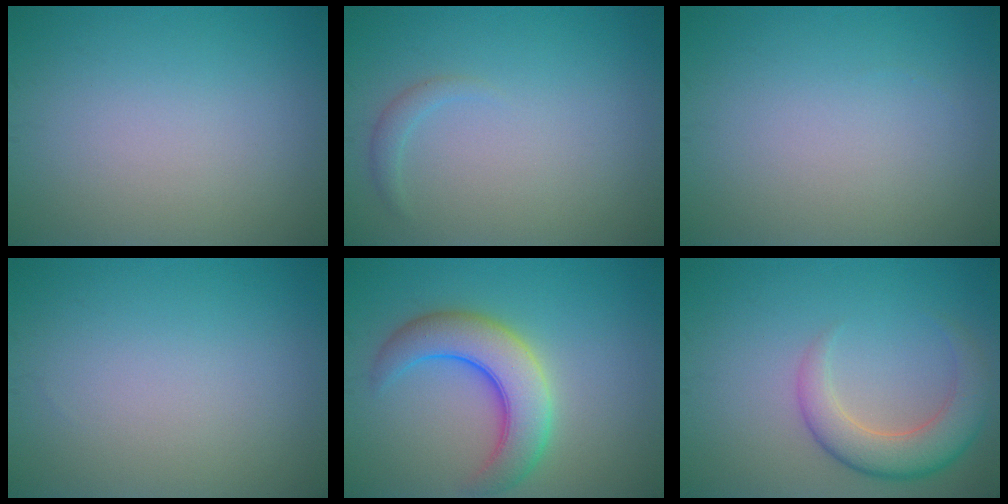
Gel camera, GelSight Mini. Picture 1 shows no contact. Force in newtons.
{"total": 1.0, "press": 1.0, "slide": 0.1}
{"total": 0.0}
{"total": 0.0}
{"total": 6.6, "press": 6.6, "slide": 0.3}
{"total": 4.8, "press": 4.8, "slide": 0.2}